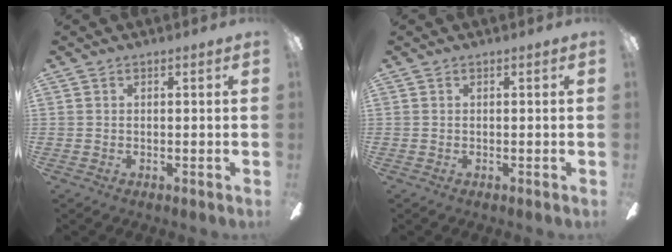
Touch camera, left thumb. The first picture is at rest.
{"total": 0.0}